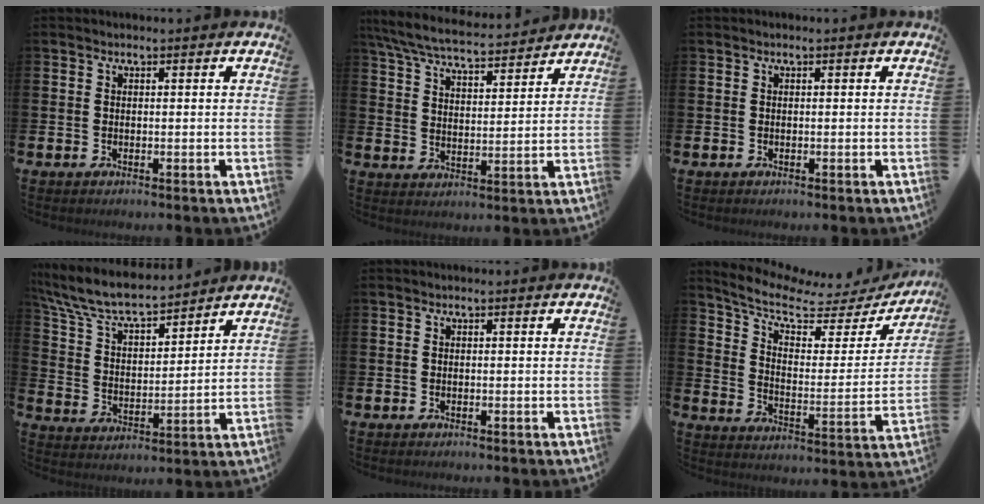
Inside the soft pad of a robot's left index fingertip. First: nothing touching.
{"total": 7.1, "force": [6.7, 1.1, 2.2], "torque": [-0.071, -0.040, 0.117]}
{"total": 0.0}
{"total": 8.6, "force": [8.0, 1.8, 2.7], "torque": [-0.090, -0.052, 0.141]}
{"total": 0.0}
{"total": 7.4, "force": [5.8, 2.8, 3.7], "torque": [-0.096, -0.041, 0.091]}